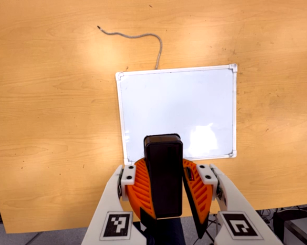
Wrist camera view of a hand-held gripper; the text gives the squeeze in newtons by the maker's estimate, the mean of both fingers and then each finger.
{"total": 10.3, "left": 10.3, "right": 10.3}